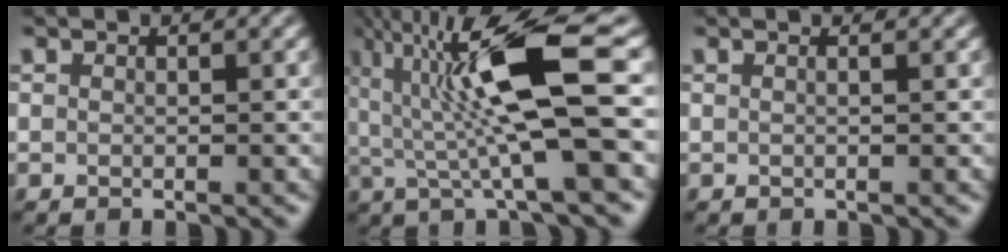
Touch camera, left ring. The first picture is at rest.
{"total": 11.6, "force": [2.2, 2.2, 11.2], "torque": [-0.185, 0.007, 0.040]}
{"total": 1.5, "force": [0.6, 0.8, 1.1], "torque": [-0.004, 0.006, -0.015]}